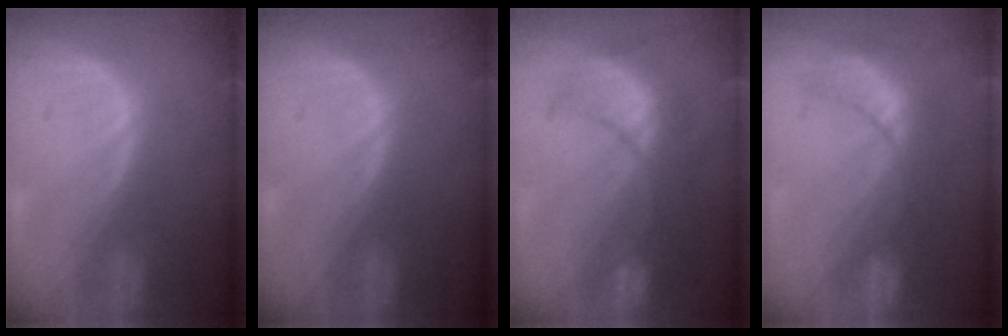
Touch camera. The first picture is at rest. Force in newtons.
{"total": 0.0}
{"total": 8.6, "press": 8.5, "slide": 1.4}
{"total": 8.6, "press": 7.6, "slide": 4.0}